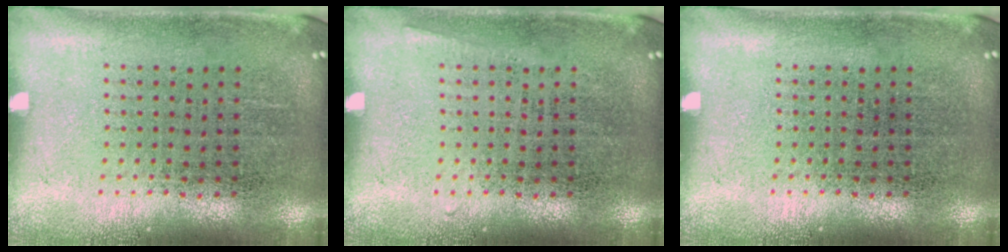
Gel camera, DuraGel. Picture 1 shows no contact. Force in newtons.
{"total": 0.5, "press": 0.5, "slide": 0.1}
{"total": 0.0}